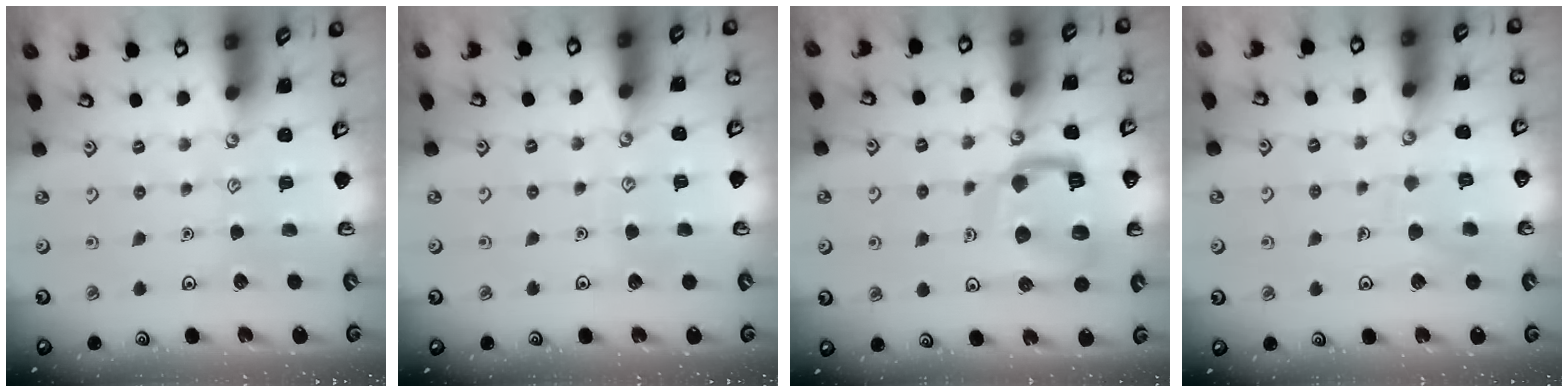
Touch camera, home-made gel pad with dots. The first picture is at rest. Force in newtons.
{"total": 3.4, "press": 3.4, "slide": 0.3}
{"total": 15.5, "press": 15.4, "slide": 1.7}
{"total": 7.8, "press": 7.8, "slide": 0.7}